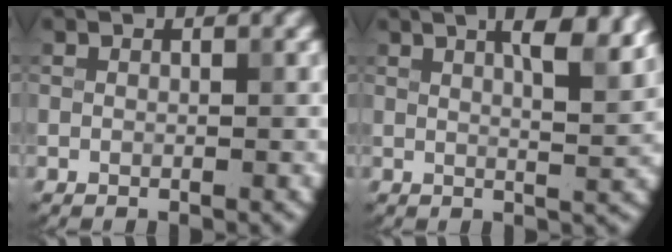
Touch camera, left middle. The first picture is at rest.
{"total": 6.6, "force": [3.5, 2.0, 5.2], "torque": [-0.040, 0.026, 0.029]}